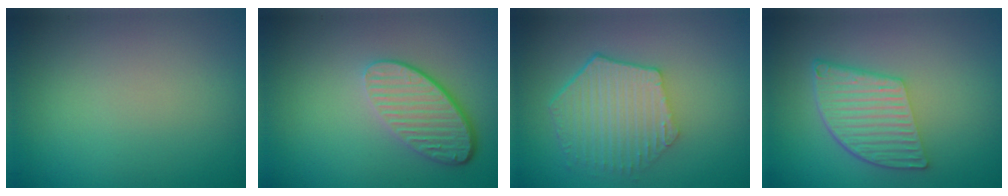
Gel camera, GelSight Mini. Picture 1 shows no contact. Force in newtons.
{"total": 4.4, "press": 3.4, "slide": 2.9}
{"total": 5.7, "press": 4.2, "slide": 3.8}
{"total": 5.6, "press": 3.9, "slide": 4.0}